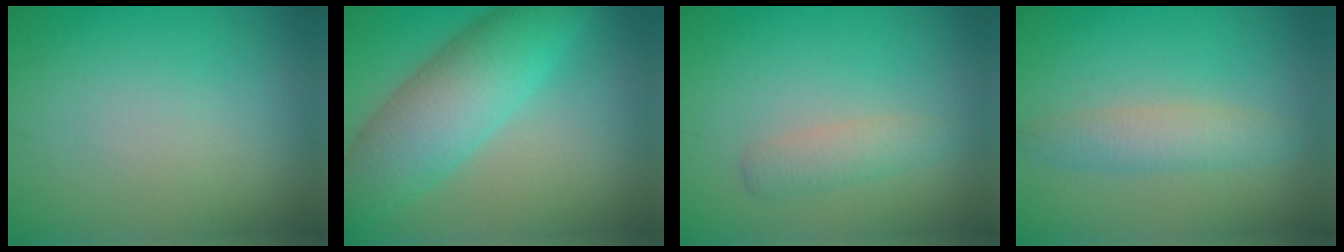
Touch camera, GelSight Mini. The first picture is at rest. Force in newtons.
{"total": 7.1, "press": 7.1, "slide": 0.2}
{"total": 1.8, "press": 1.8, "slide": 0.0}
{"total": 2.5, "press": 2.5, "slide": 0.0}